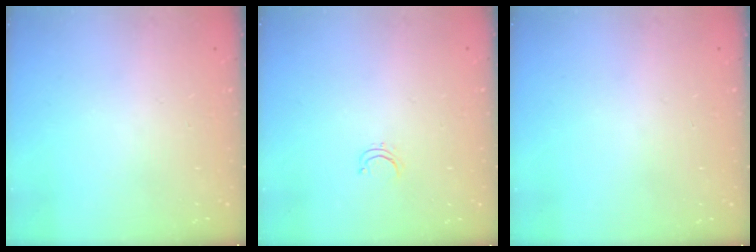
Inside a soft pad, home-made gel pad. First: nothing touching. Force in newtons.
{"total": 2.8, "press": 2.8, "slide": 0.2}
{"total": 0.0}